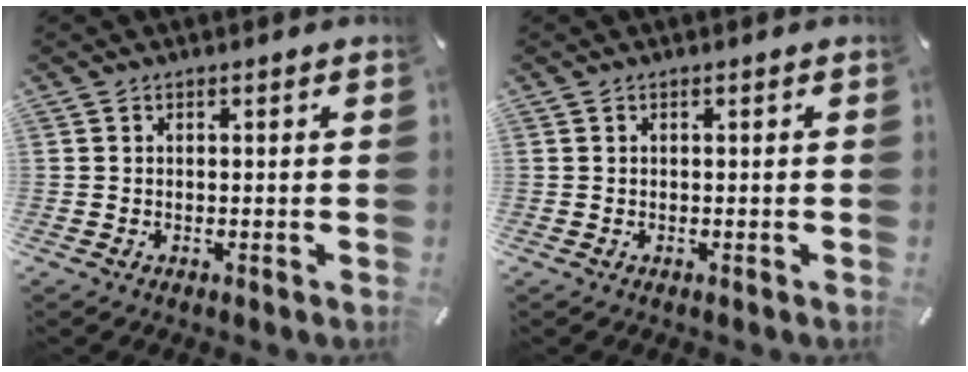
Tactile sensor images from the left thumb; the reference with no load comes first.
{"total": 0.0}